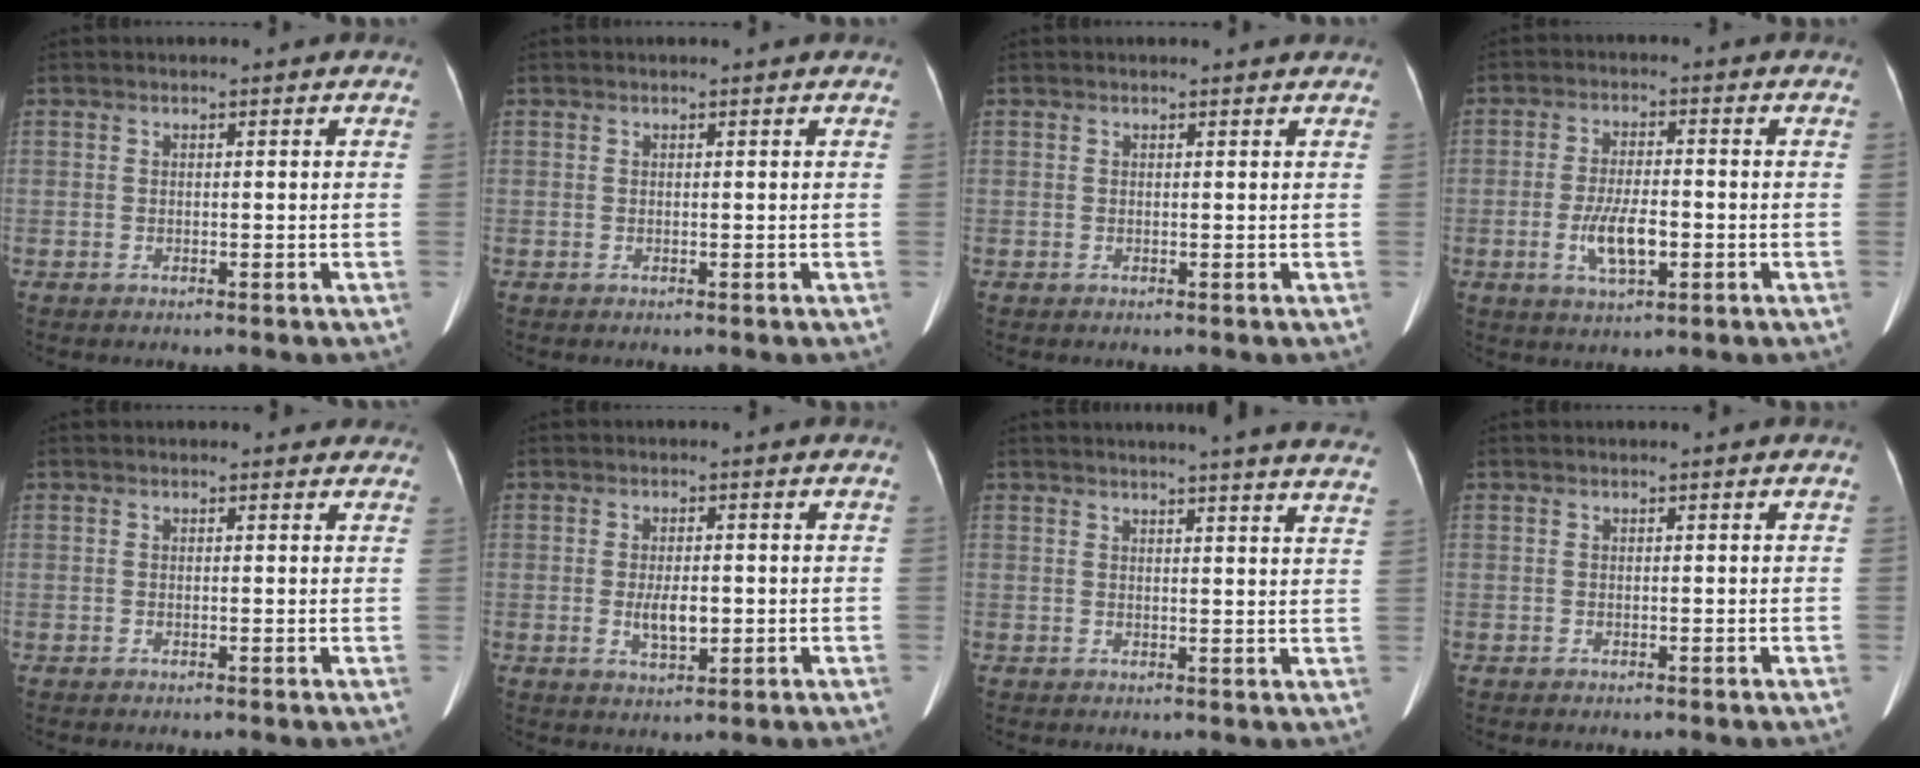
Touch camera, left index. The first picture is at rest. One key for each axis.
{"total": 0.6, "fx": 0.5, "fy": 0.0, "fz": 0.1, "tx": -0.004, "ty": 0.001, "tz": 0.009}
{"total": 1.1, "fx": 1.1, "fy": 0.0, "fz": 0.0, "tx": -0.010, "ty": 0.001, "tz": 0.010}
{"total": 6.3, "fx": -1.8, "fy": 2.0, "fz": 5.7, "tx": -0.114, "ty": -0.002, "tz": -0.028}
{"total": 2.3, "fx": 2.0, "fy": 1.1, "fz": 0.3, "tx": 0.003, "ty": 0.000, "tz": 0.008}
{"total": 4.1, "fx": -0.5, "fy": 1.6, "fz": 3.7, "tx": -0.071, "ty": -0.004, "tz": -0.004}
{"total": 19.1, "fx": 17.7, "fy": 0.1, "fz": 7.0, "tx": -0.087, "ty": -0.049, "tz": 0.193}
{"total": 0.0}